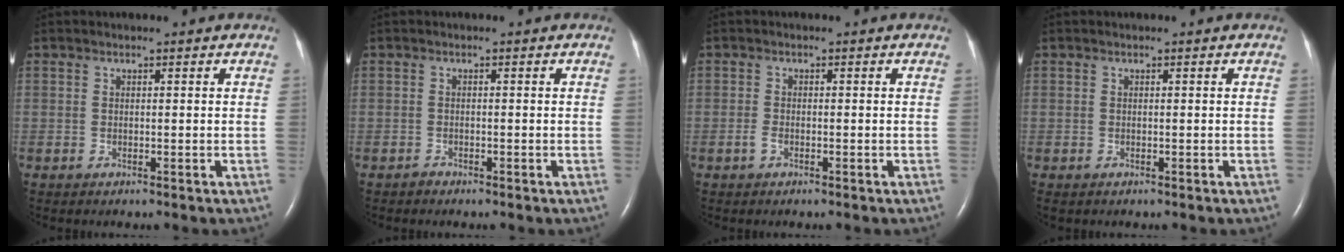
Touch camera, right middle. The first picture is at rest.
{"total": 0.6, "force": [-0.6, 0.2, 0.0], "torque": [-0.002, -0.001, -0.012]}
{"total": 1.0, "force": [-0.5, 0.5, 0.7], "torque": [-0.019, 0.000, -0.011]}
{"total": 0.0}